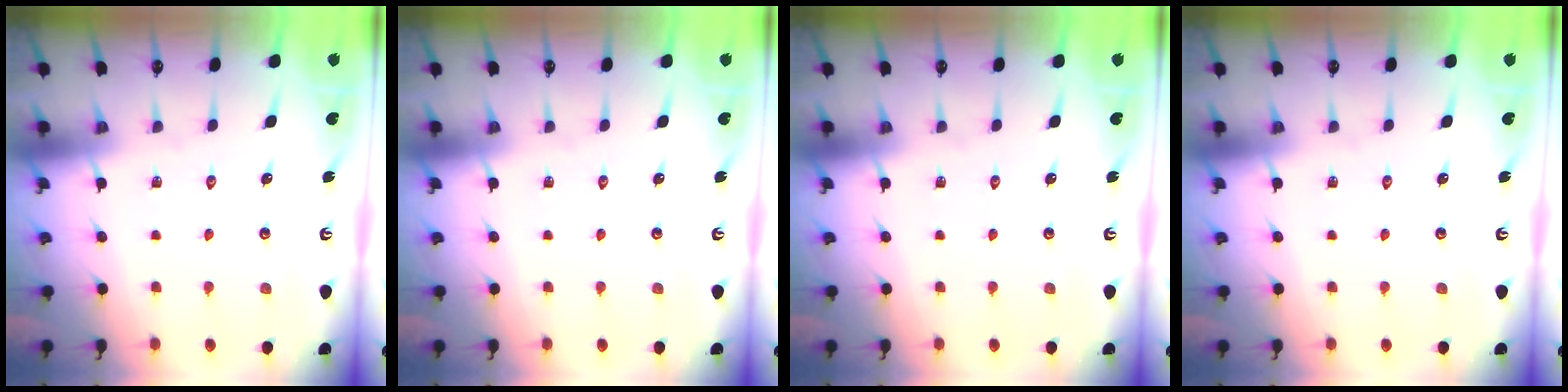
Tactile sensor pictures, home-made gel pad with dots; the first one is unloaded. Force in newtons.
{"total": 0.0}
{"total": 0.0}
{"total": 0.0}